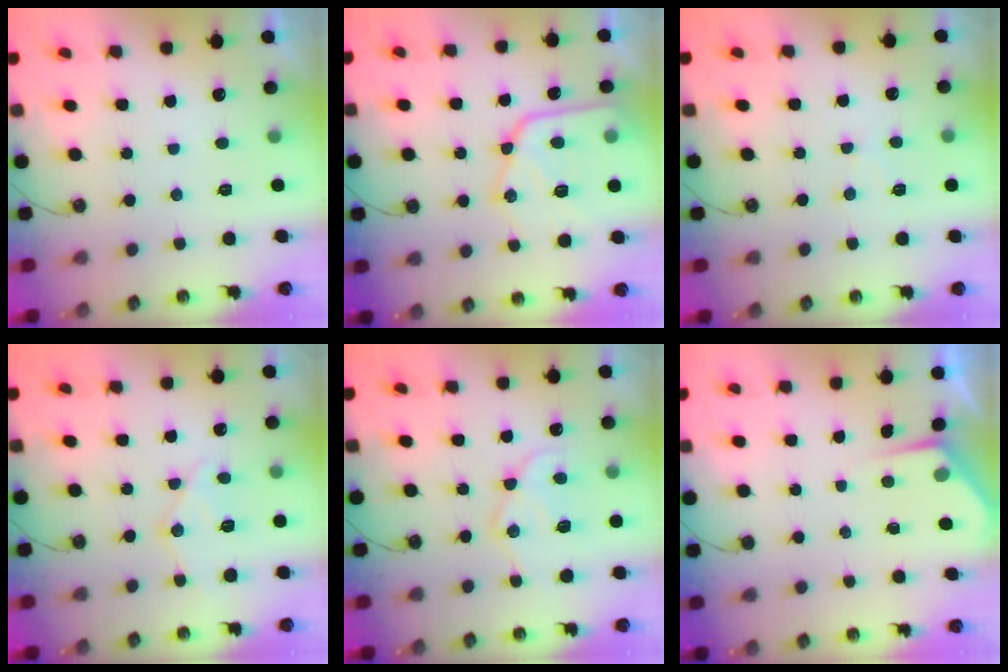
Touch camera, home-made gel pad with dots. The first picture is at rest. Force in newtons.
{"total": 16.6, "press": 16.5, "slide": 1.6}
{"total": 6.0, "press": 5.9, "slide": 0.5}
{"total": 12.8, "press": 12.7, "slide": 1.2}
{"total": 13.8, "press": 13.7, "slide": 1.4}
{"total": 2.9, "press": 2.8, "slide": 0.5}